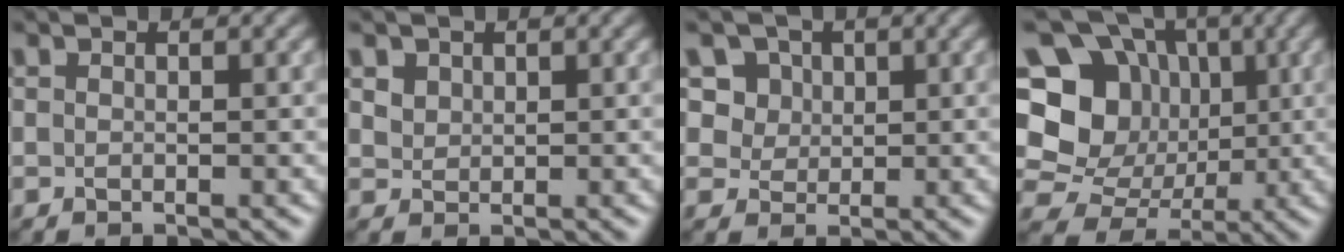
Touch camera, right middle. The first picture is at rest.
{"total": 1.6, "force": [1.1, 1.1, 0.5], "torque": [-0.014, -0.005, 0.029]}
{"total": 6.6, "force": [3.3, 5.0, 2.6], "torque": [-0.048, 0.004, 0.049]}
{"total": 15.8, "force": [2.3, 14.2, 6.5], "torque": [-0.172, 0.043, 0.023]}